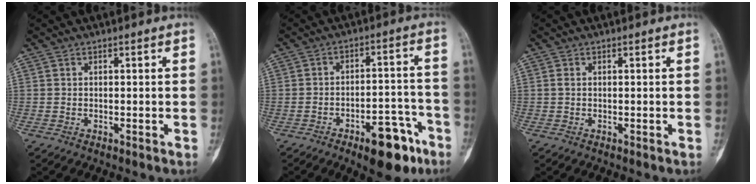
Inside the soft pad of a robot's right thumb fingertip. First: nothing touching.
{"total": 11.8, "force": [-7.0, 5.0, 8.1], "torque": [-0.081, 0.049, -0.099]}
{"total": 0.6, "force": [0.1, 0.4, 0.4], "torque": [-0.010, 0.000, 0.000]}